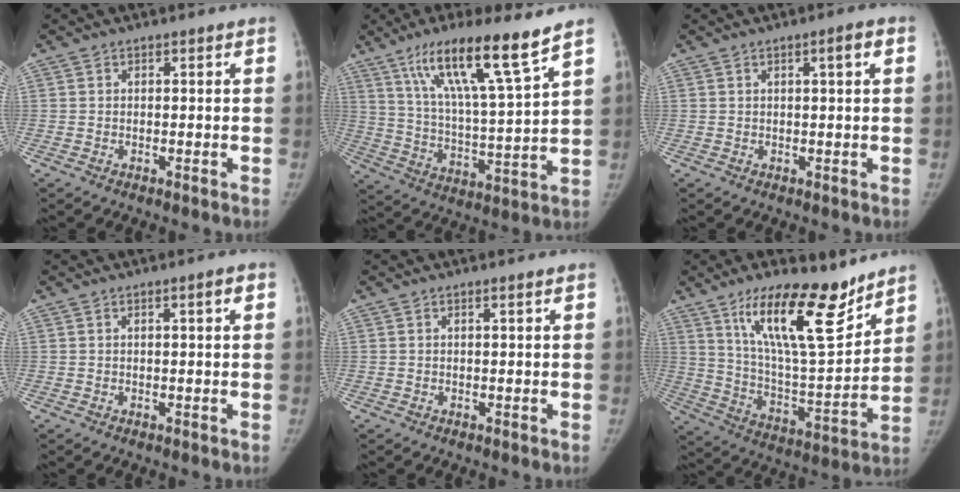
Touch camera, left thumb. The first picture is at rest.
{"total": 17.3, "force": [11.2, 1.4, 13.1], "torque": [-0.217, -0.053, 0.197]}
{"total": 2.6, "force": [0.8, 0.2, 2.4], "torque": [-0.034, 0.002, 0.011]}
{"total": 1.8, "force": [0.6, 0.2, 1.7], "torque": [-0.023, 0.001, 0.009]}
{"total": 0.6, "force": [0.3, -0.1, 0.5], "torque": [-0.011, 0.000, 0.007]}
{"total": 20.1, "force": [13.1, 6.0, 14.0], "torque": [-0.198, -0.081, 0.230]}